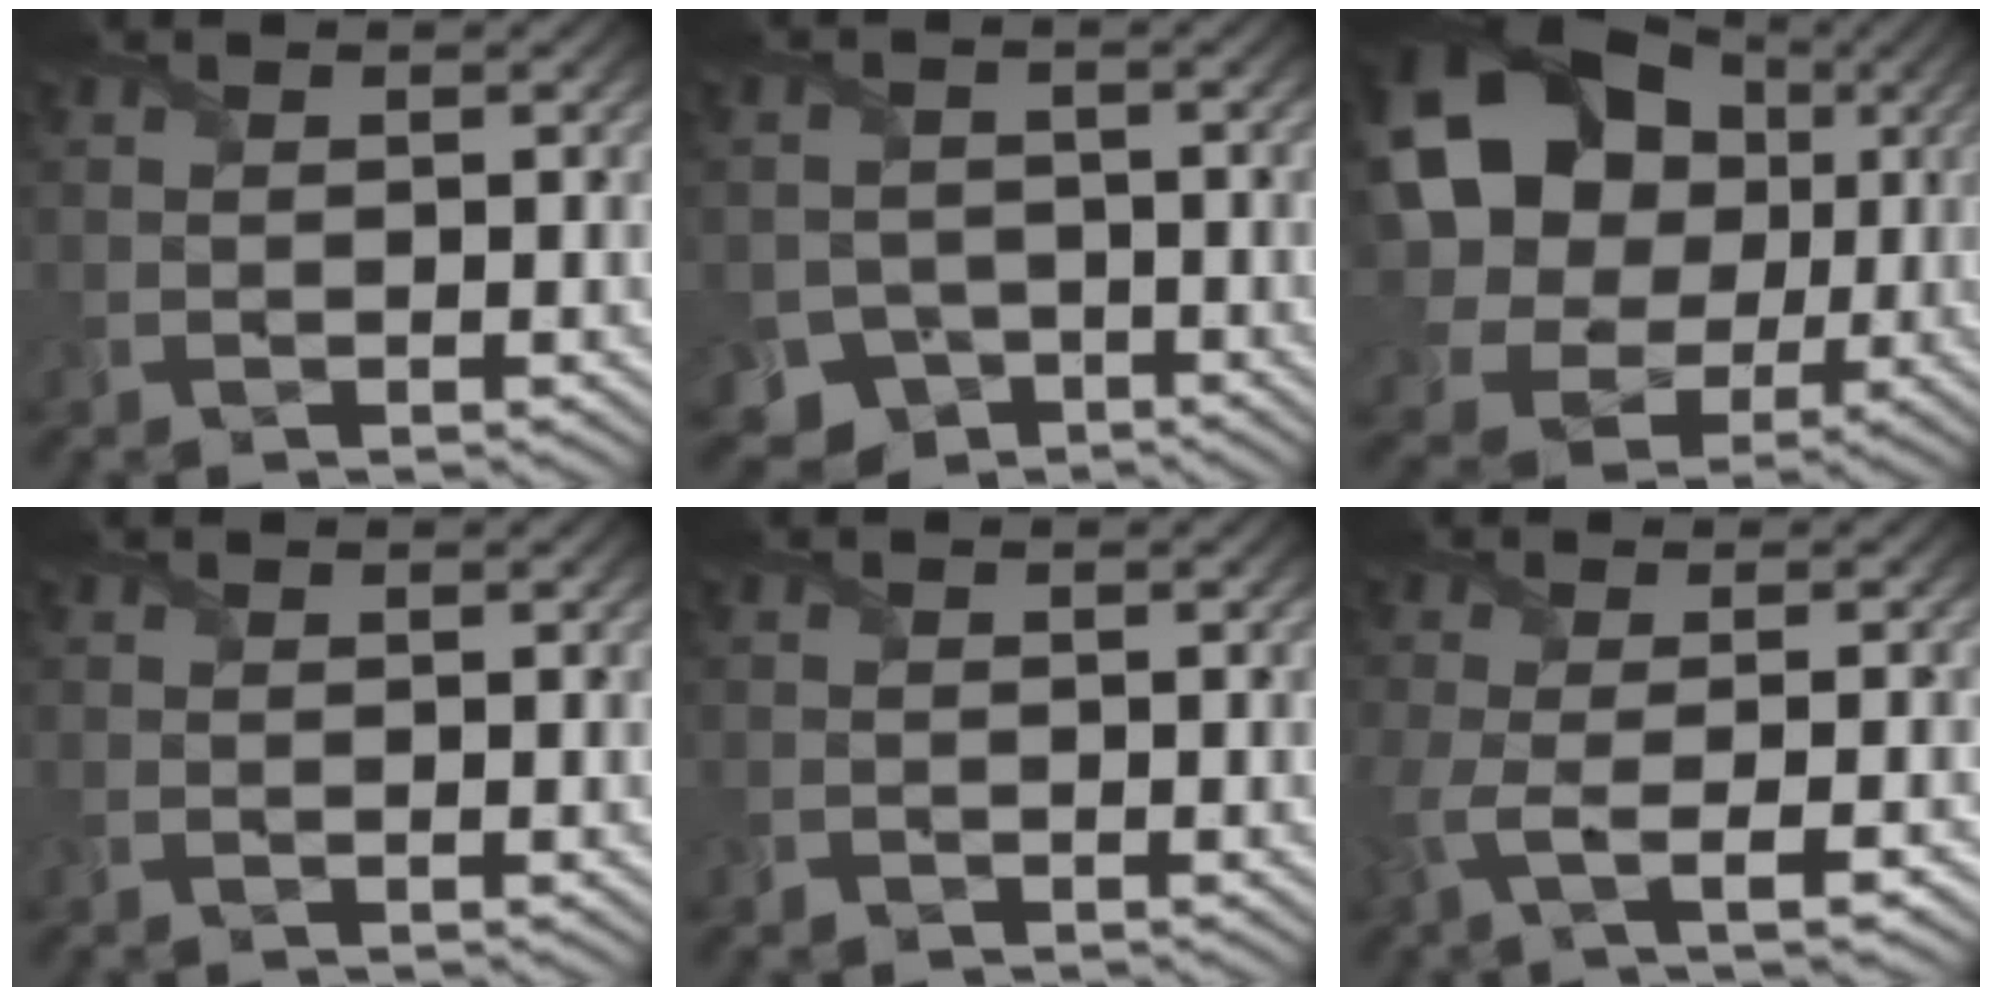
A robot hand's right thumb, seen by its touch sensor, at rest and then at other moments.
{"total": 5.0, "force": [-3.2, 3.8, 0.9], "torque": [-0.013, -0.009, -0.055]}
{"total": 19.3, "force": [3.7, 15.9, 10.3], "torque": [-0.269, 0.014, 0.082]}
{"total": 0.0}
{"total": 0.7, "force": [-0.6, 0.4, -0.2], "torque": [0.005, -0.004, -0.011]}
{"total": 5.3, "force": [-2.1, 1.2, 4.8], "torque": [-0.085, -0.006, -0.049]}